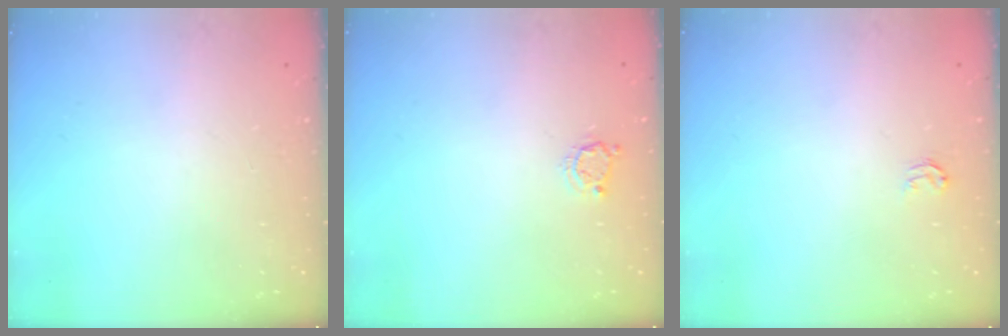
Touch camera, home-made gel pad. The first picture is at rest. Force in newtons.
{"total": 3.8, "press": 3.7, "slide": 0.5}
{"total": 2.9, "press": 2.9, "slide": 0.1}